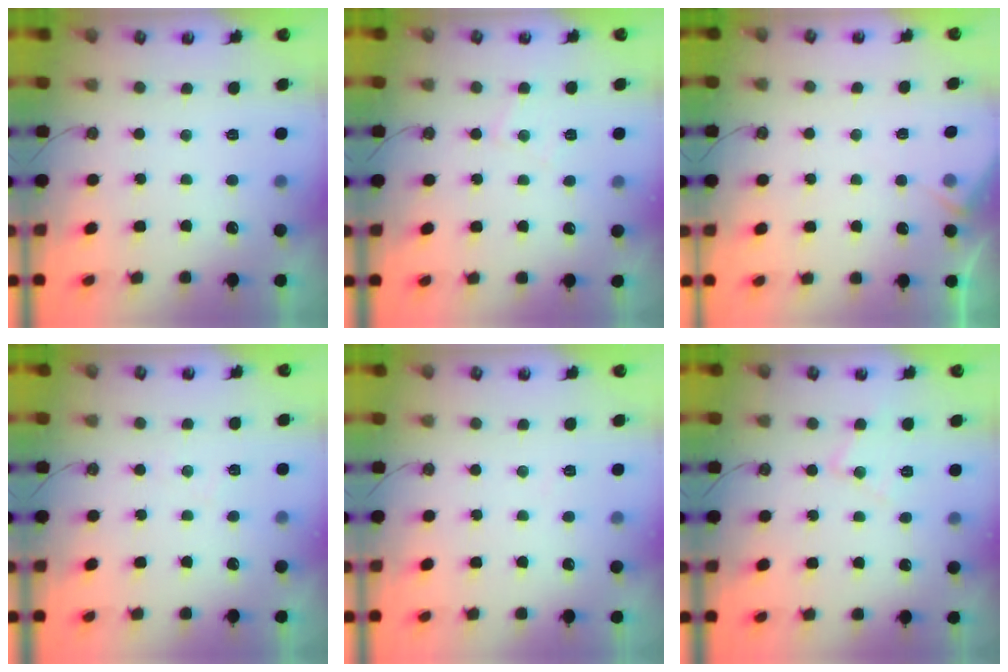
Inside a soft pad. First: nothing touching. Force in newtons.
{"total": 4.7, "press": 4.7, "slide": 0.7}
{"total": 4.3, "press": 4.2, "slide": 0.6}
{"total": 4.7, "press": 4.7, "slide": 0.7}
{"total": 3.5, "press": 3.4, "slide": 0.7}
{"total": 7.4, "press": 7.3, "slide": 0.5}